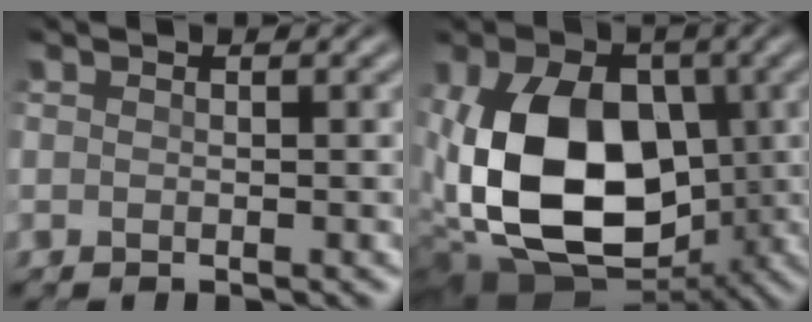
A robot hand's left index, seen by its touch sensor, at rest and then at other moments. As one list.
[{"total": 15.0, "force": [-1.5, 9.8, 11.3], "torque": [-0.226, -0.017, -0.025]}]